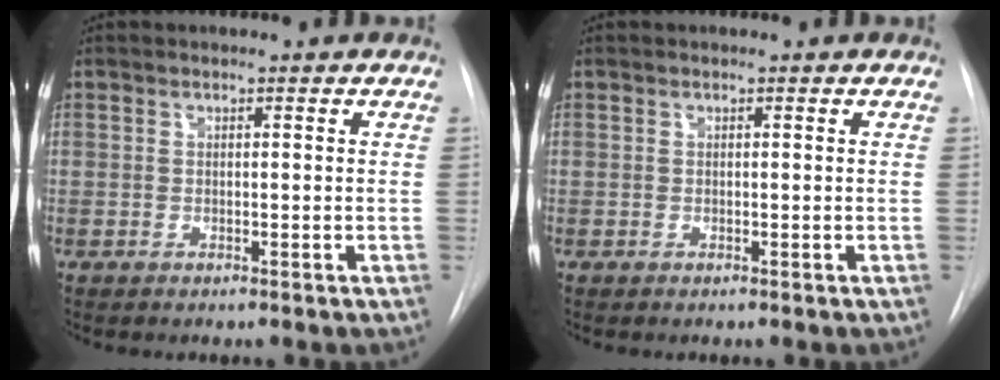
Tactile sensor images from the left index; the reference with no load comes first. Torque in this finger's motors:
{"motor_torque": [-0.18, 0.19, 0.00, 0.00]}